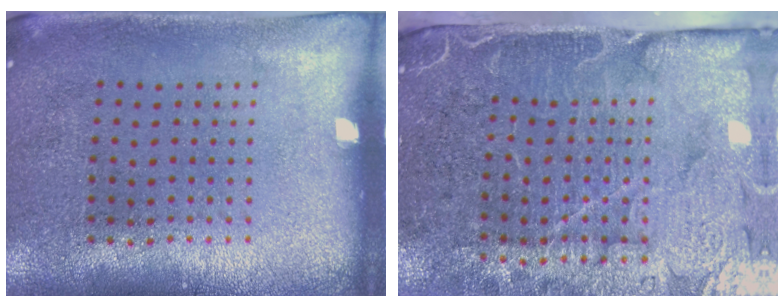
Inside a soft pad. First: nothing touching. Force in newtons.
{"total": 4.9, "press": 4.1, "slide": 2.7}